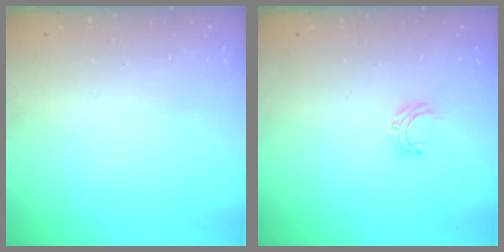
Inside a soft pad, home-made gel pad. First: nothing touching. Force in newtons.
{"total": 4.9, "press": 4.9, "slide": 0.5}